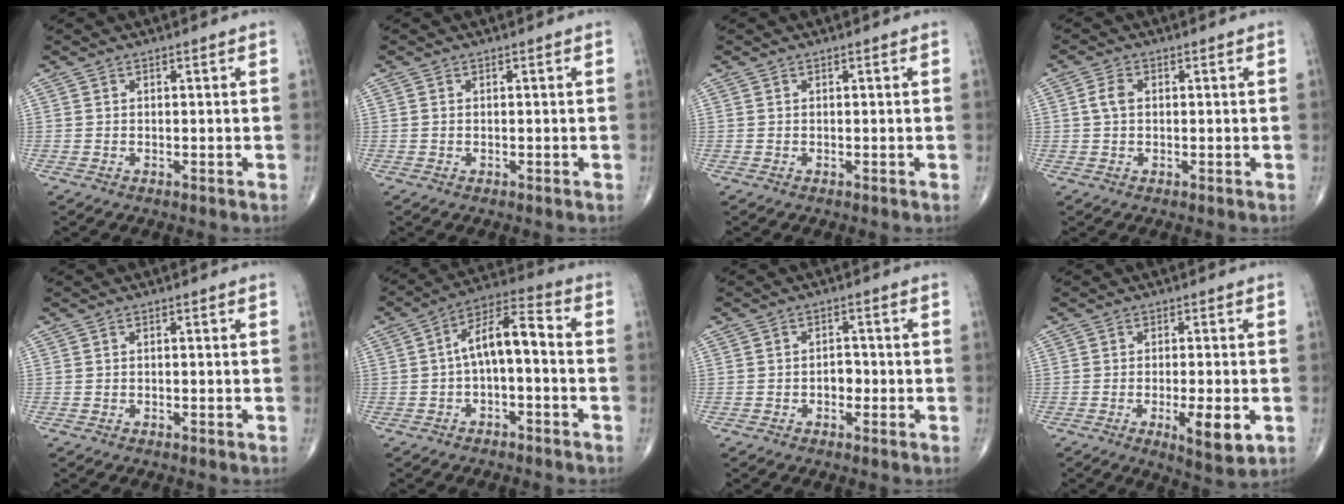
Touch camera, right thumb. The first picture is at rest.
{"total": 0.0}
{"total": 0.0}
{"total": 2.7, "force": [0.4, 1.8, 2.1], "torque": [-0.046, 0.006, 0.005]}
{"total": 0.0}
{"total": 9.5, "force": [-1.0, 4.0, 8.5], "torque": [-0.142, 0.050, -0.025]}
{"total": 2.5, "force": [-0.8, 1.8, 1.6], "torque": [-0.008, 0.011, -0.017]}
{"total": 6.7, "force": [-2.0, 1.7, 6.1], "torque": [-0.095, -0.011, -0.028]}